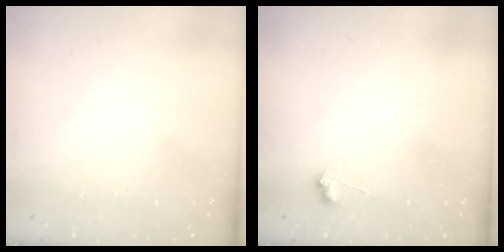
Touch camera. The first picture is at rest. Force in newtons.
{"total": 4.7, "press": 4.6, "slide": 0.6}